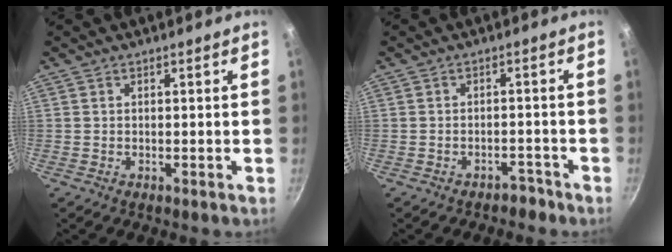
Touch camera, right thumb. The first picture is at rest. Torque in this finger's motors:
{"motor_torque": [-0.24, 0.05, -0.40, 0.14, -0.02]}